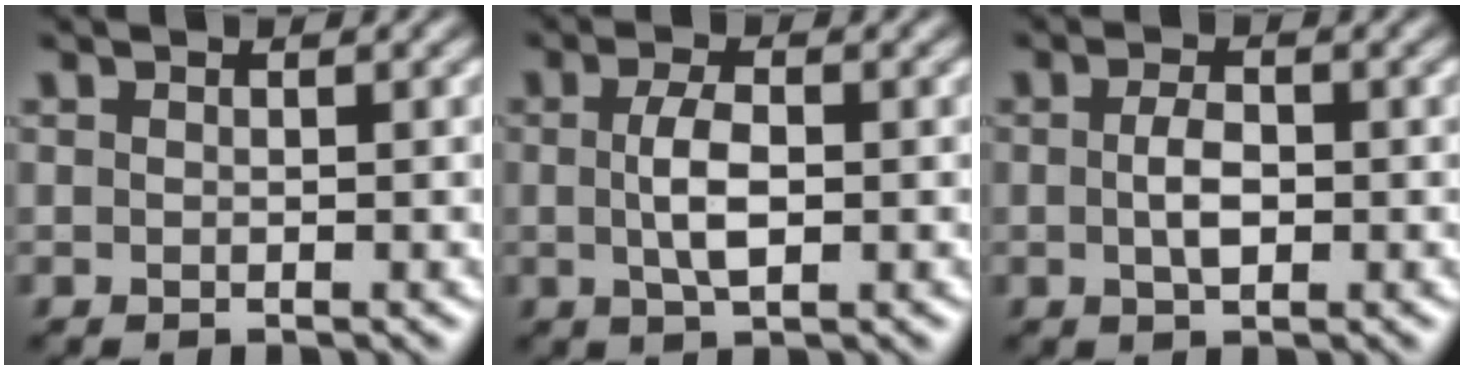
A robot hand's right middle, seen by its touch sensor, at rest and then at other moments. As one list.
[{"total": 3.4, "force": [0.0, 1.2, 3.1], "torque": [-0.067, -0.001, -0.001]}, {"total": 2.4, "force": [-0.1, 1.2, 2.1], "torque": [-0.046, -0.001, -0.002]}]